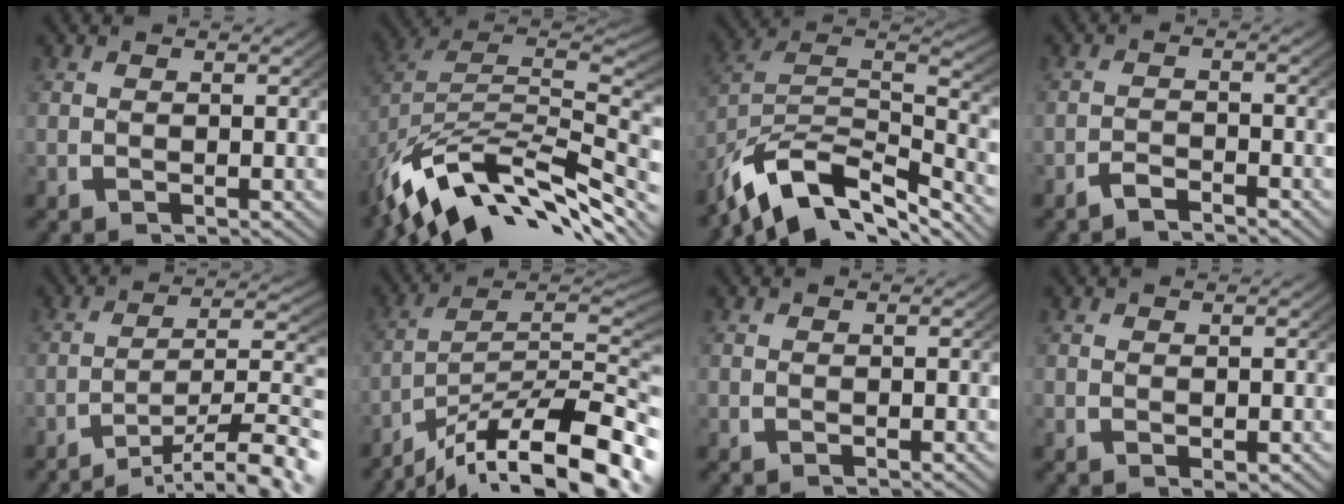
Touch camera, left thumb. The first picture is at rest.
{"total": 15.9, "force": [-6.1, 9.8, 11.0], "torque": [-0.188, -0.029, -0.081]}
{"total": 13.5, "force": [-4.9, 8.3, 9.5], "torque": [-0.190, -0.032, -0.066]}
{"total": 1.7, "force": [-1.7, 0.3, 0.4], "torque": [-0.007, 0.000, -0.036]}
{"total": 9.1, "force": [-4.4, 4.3, 6.7], "torque": [-0.103, -0.023, -0.056]}
{"total": 14.6, "force": [-5.2, 8.8, 10.4], "torque": [-0.169, -0.036, -0.068]}
{"total": 0.0}
{"total": 0.8, "force": [0.3, 0.5, 0.5], "torque": [-0.005, -0.005, 0.011]}